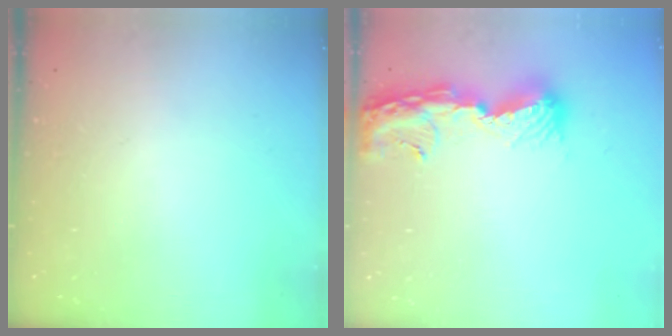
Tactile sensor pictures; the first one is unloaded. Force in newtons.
{"total": 12.9, "press": 12.9, "slide": 1.3}